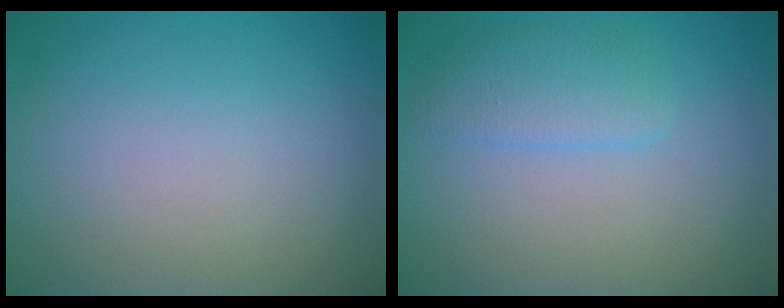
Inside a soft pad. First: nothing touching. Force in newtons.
{"total": 2.3, "press": 2.3, "slide": 0.1}